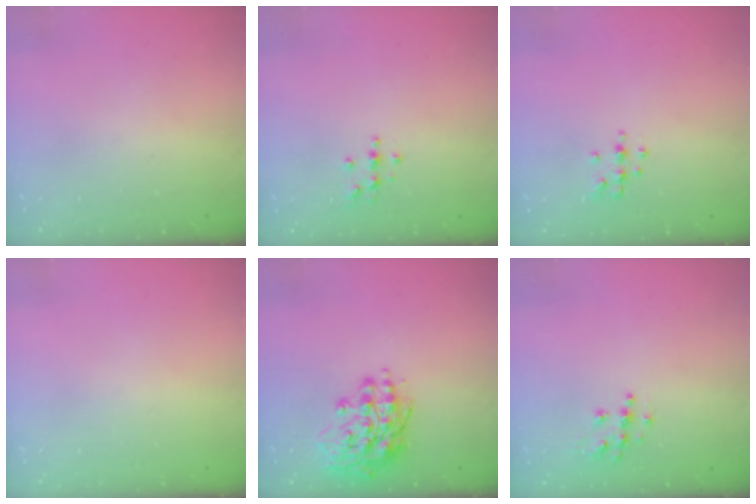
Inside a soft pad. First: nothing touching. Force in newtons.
{"total": 3.5, "press": 3.4, "slide": 0.5}
{"total": 7.3, "press": 7.2, "slide": 1.2}
{"total": 0.0}
{"total": 16.0, "press": 15.8, "slide": 2.7}
{"total": 7.4, "press": 7.4, "slide": 0.2}